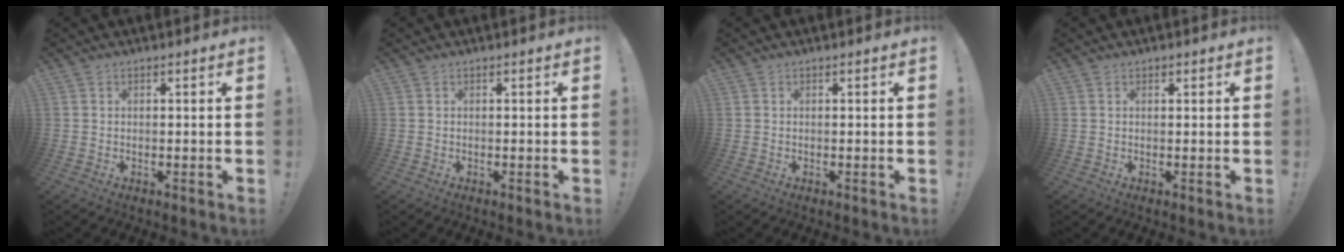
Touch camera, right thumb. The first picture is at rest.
{"total": 0.0}
{"total": 0.0}
{"total": 0.5, "force": [0.4, 0.4, 0.0], "torque": [0.006, -0.002, 0.006]}